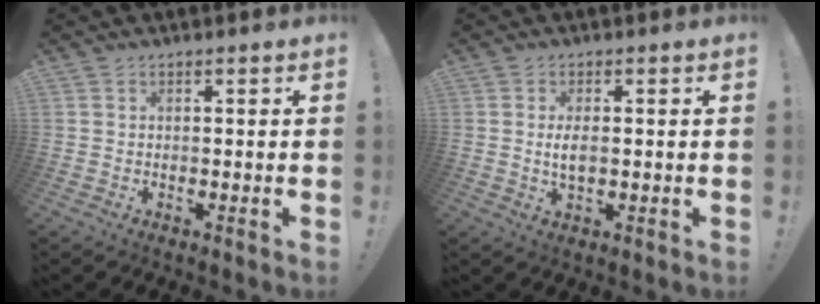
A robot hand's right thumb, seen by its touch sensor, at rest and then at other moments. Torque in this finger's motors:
{"motor_torque": [-0.12, 0.19, 0.30, -0.23, 0.03]}